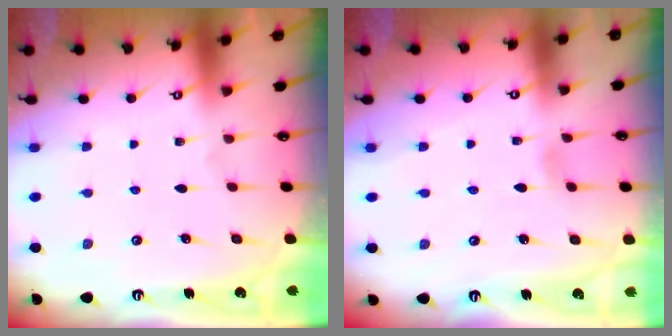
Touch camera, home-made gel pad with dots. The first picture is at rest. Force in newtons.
{"total": 2.9, "press": 2.8, "slide": 0.3}